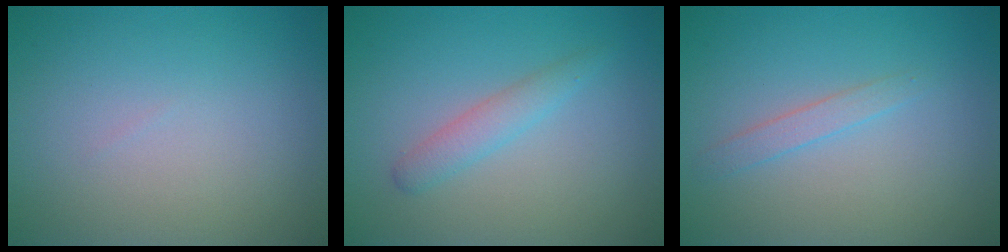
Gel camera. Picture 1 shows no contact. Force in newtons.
{"total": 1.9, "press": 1.9, "slide": 0.1}
{"total": 1.3, "press": 1.3, "slide": 0.0}